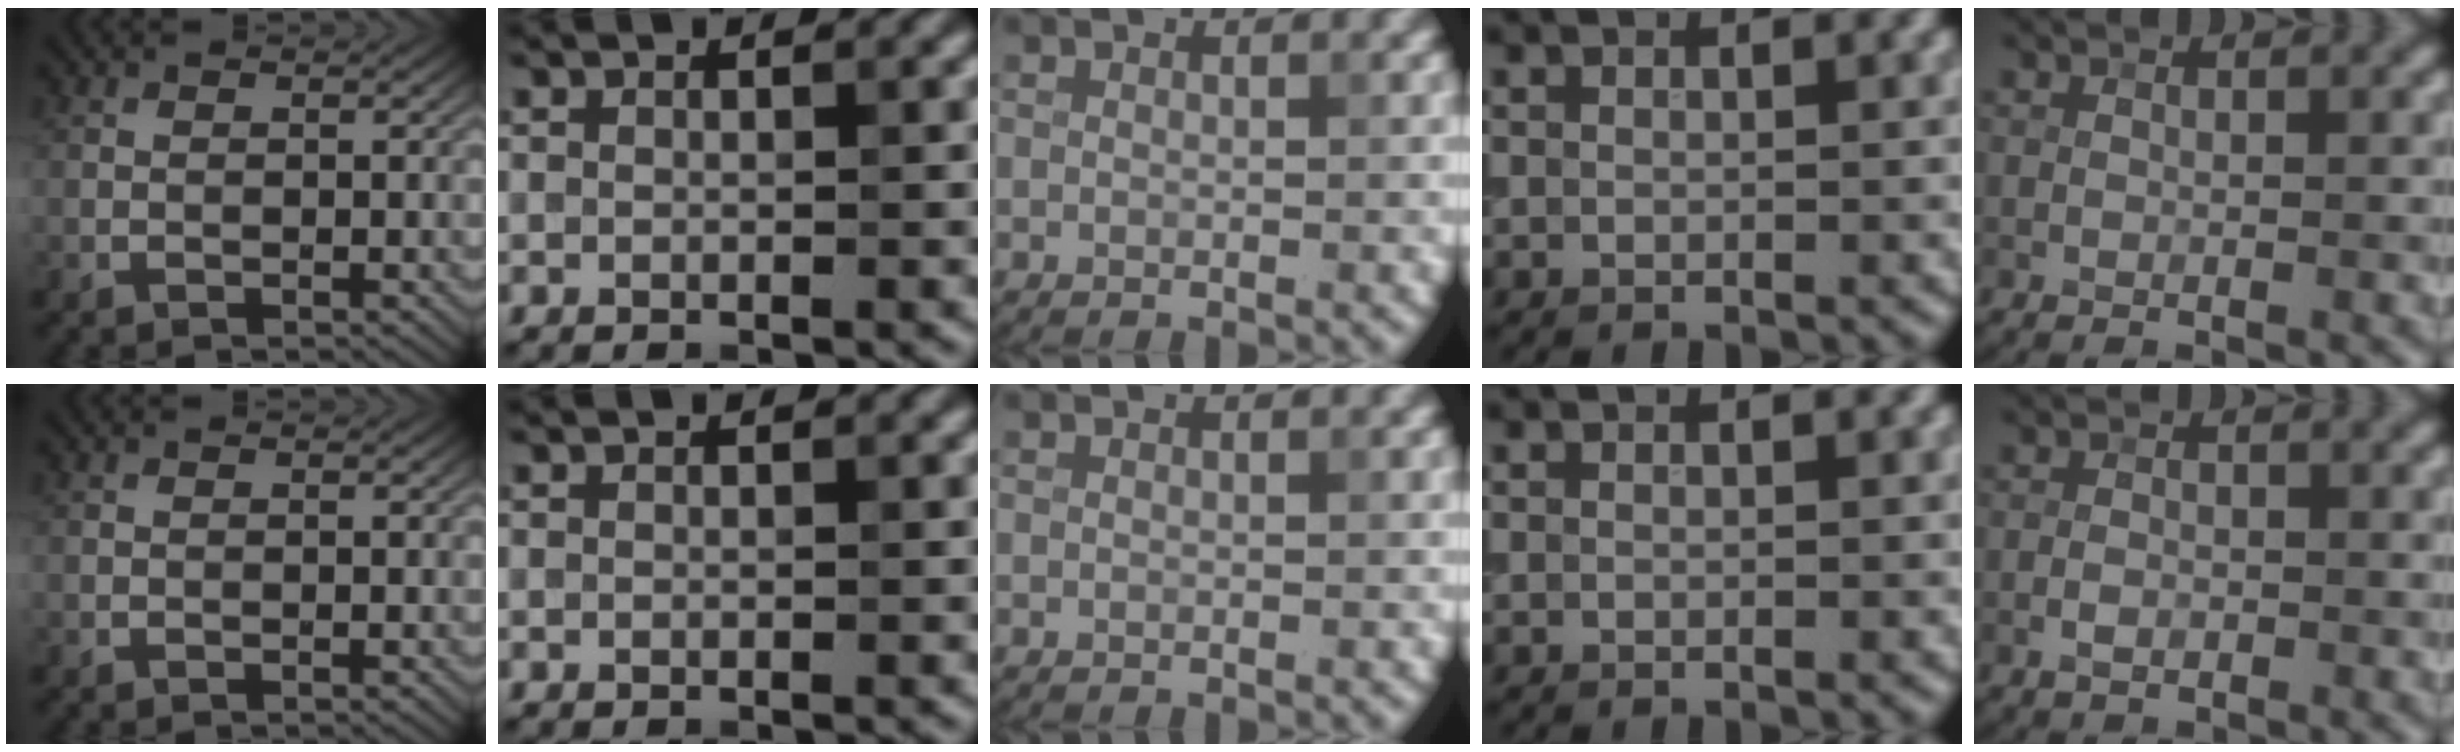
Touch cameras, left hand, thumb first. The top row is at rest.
{"little": {"total": 1.4, "force": [-0.6, 0.9, 0.9], "torque": [-0.016, 0.003, -0.012]}}